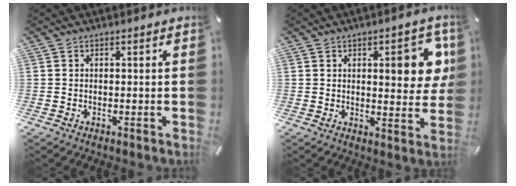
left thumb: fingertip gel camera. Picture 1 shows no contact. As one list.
[{"total": 10.8, "force": [3.4, 4.4, 9.3], "torque": [-0.114, -0.012, 0.048]}]